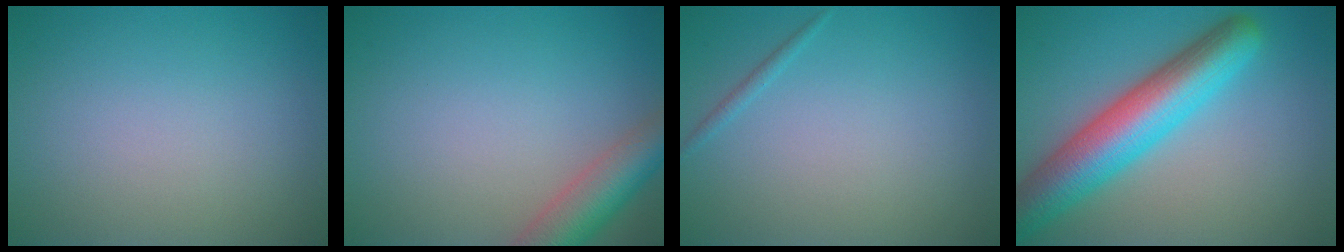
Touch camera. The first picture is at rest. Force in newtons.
{"total": 5.1, "press": 5.1, "slide": 0.3}
{"total": 0.6, "press": 0.6, "slide": 0.0}
{"total": 8.5, "press": 8.5, "slide": 0.3}